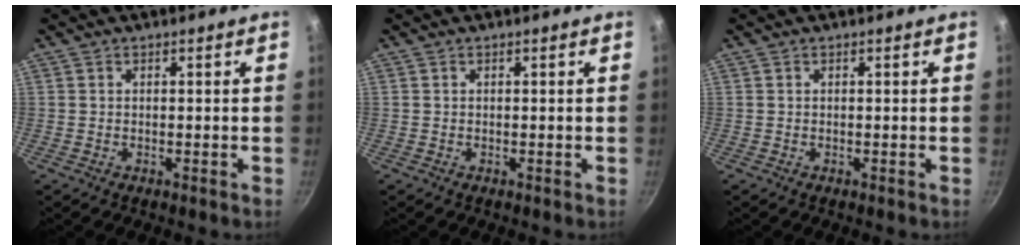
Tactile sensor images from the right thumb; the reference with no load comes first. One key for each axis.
{"total": 0.0}
{"total": 0.0}